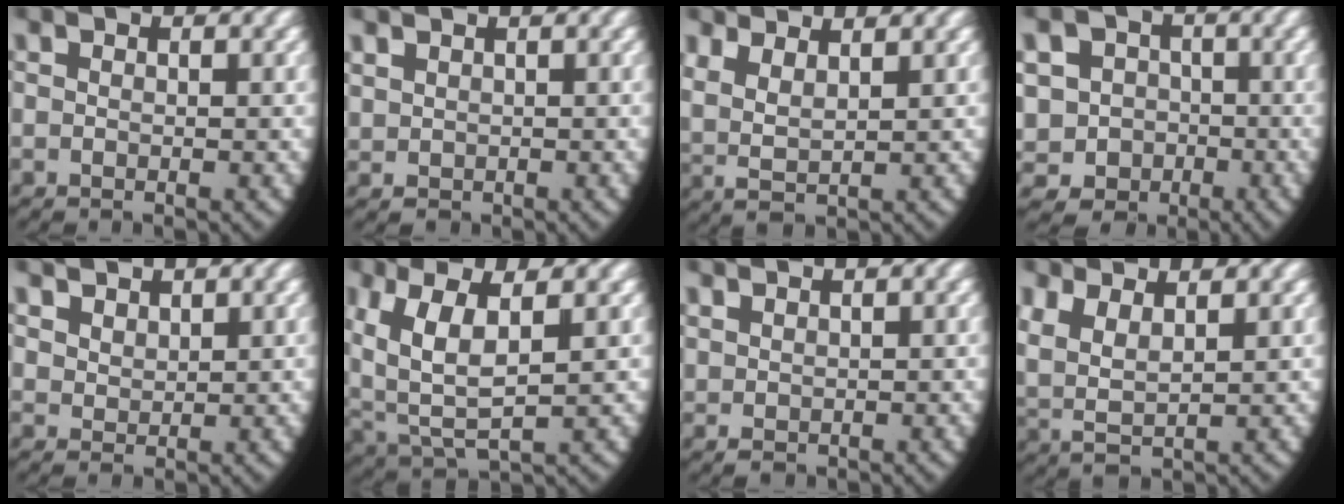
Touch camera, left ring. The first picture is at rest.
{"total": 1.3, "force": [0.6, 1.1, 0.3], "torque": [-0.022, -0.013, 0.026]}
{"total": 5.2, "force": [2.0, 3.6, 3.2], "torque": [-0.093, -0.007, 0.037]}
{"total": 13.7, "force": [-2.6, 12.9, 3.9], "torque": [-0.116, -0.051, -0.051]}
{"total": 2.4, "force": [2.3, 0.7, 0.4], "torque": [-0.010, -0.004, 0.051]}
{"total": 7.7, "force": [1.7, 4.8, 5.8], "torque": [-0.140, -0.026, 0.048]}
{"total": 1.0, "force": [0.8, 0.5, 0.3], "torque": [-0.012, -0.008, 0.028]}
{"total": 6.0, "force": [1.7, 4.4, 3.7], "torque": [-0.117, -0.016, 0.033]}